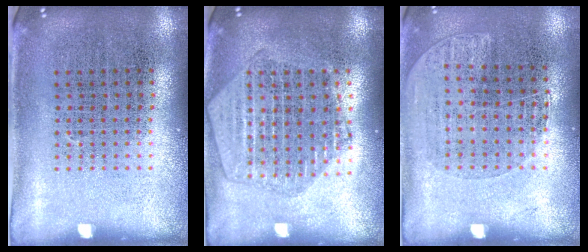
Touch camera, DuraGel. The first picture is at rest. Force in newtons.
{"total": 2.0, "press": 1.8, "slide": 0.8}
{"total": 1.1, "press": 0.9, "slide": 0.6}